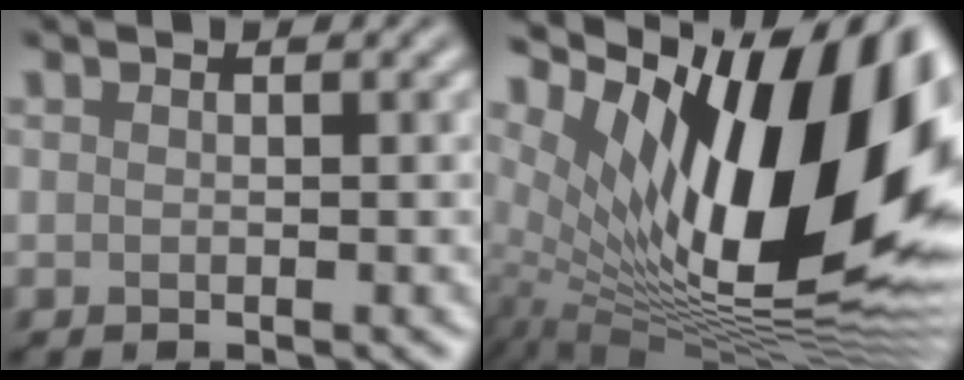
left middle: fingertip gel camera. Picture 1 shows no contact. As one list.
[{"total": 18.5, "force": [4.5, 8.1, 16.0], "torque": [-0.251, 0.009, 0.069]}]